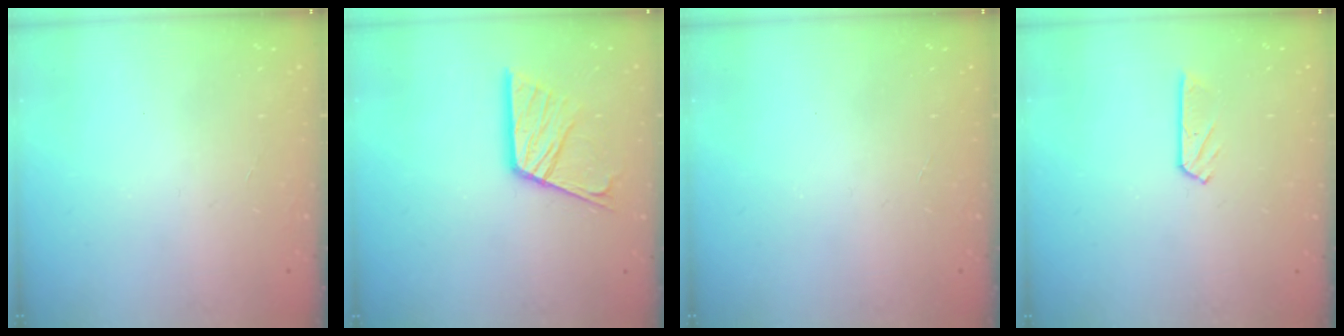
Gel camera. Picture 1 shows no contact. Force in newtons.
{"total": 15.5, "press": 15.4, "slide": 1.6}
{"total": 0.0}
{"total": 4.2, "press": 4.2, "slide": 0.3}